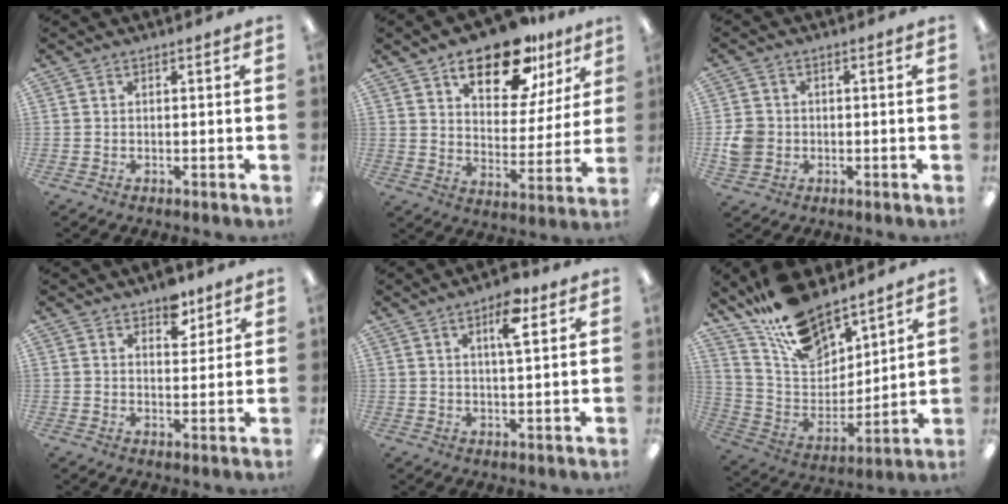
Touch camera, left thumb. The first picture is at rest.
{"total": 17.2, "force": [11.6, 8.0, 10.0], "torque": [-0.147, -0.055, 0.195]}
{"total": 4.8, "force": [-0.7, 4.4, 1.7], "torque": [-0.029, 0.007, -0.012]}
{"total": 6.4, "force": [4.6, 3.4, 2.8], "torque": [-0.019, -0.023, 0.076]}
{"total": 7.2, "force": [3.8, 2.2, 5.7], "torque": [-0.084, -0.007, 0.055]}
{"total": 16.6, "force": [13.6, 7.4, 6.1], "torque": [-0.135, -0.086, 0.253]}